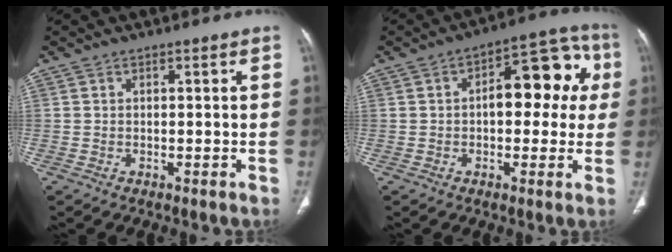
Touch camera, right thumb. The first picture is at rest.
{"total": 14.0, "force": [1.7, 7.4, 11.8], "torque": [-0.109, 0.041, 0.019]}